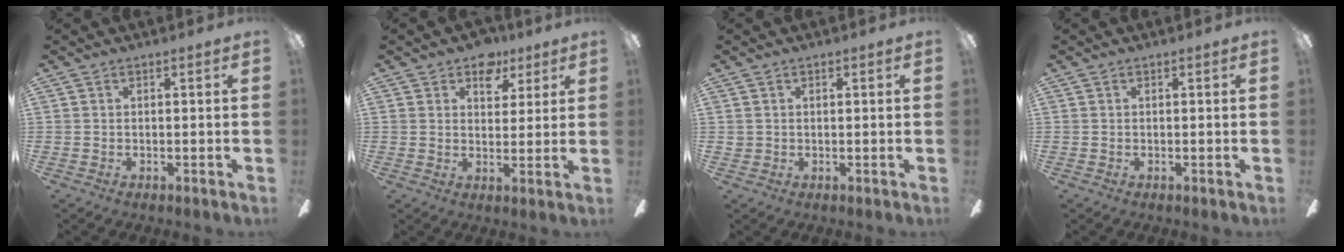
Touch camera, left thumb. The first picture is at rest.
{"total": 7.5, "force": [5.0, 4.8, 2.8], "torque": [-0.028, -0.022, 0.087]}
{"total": 1.0, "force": [0.3, 0.9, 0.1], "torque": [-0.004, 0.005, 0.005]}
{"total": 0.0}